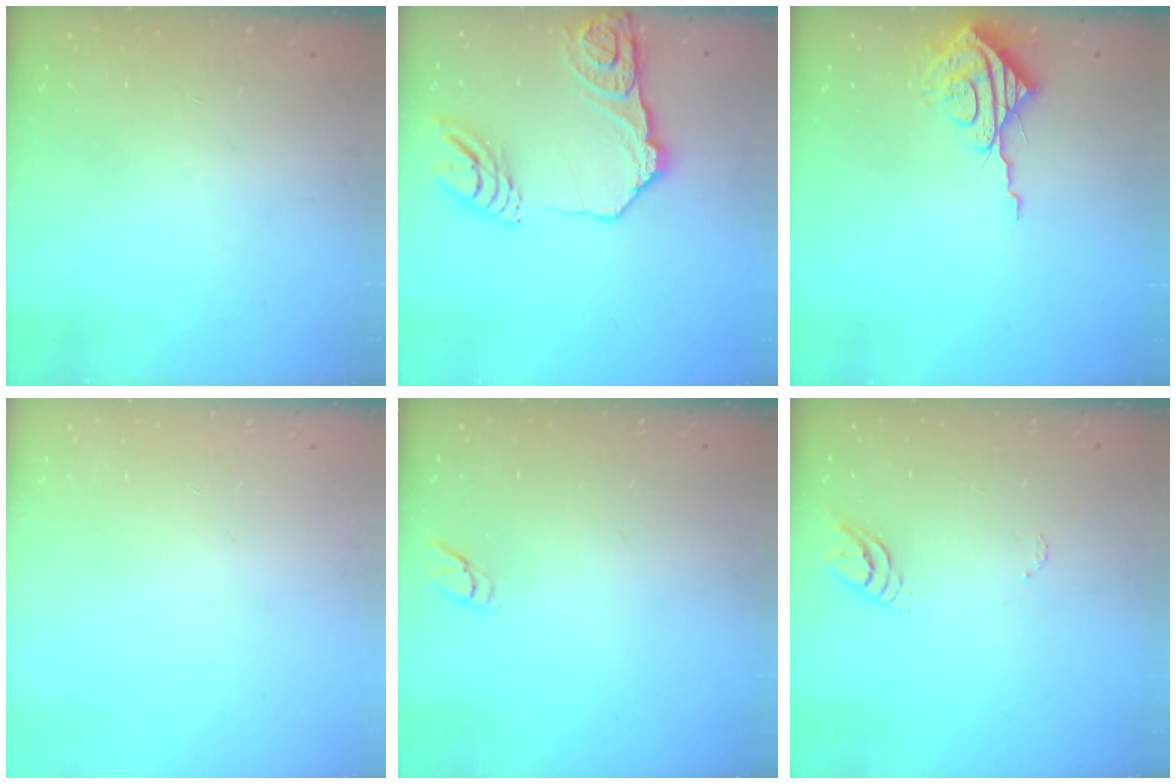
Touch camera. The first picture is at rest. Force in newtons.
{"total": 17.0, "press": 16.9, "slide": 1.8}
{"total": 9.7, "press": 9.7, "slide": 1.0}
{"total": 0.0}
{"total": 3.6, "press": 3.6, "slide": 0.4}
{"total": 4.1, "press": 4.1, "slide": 0.4}